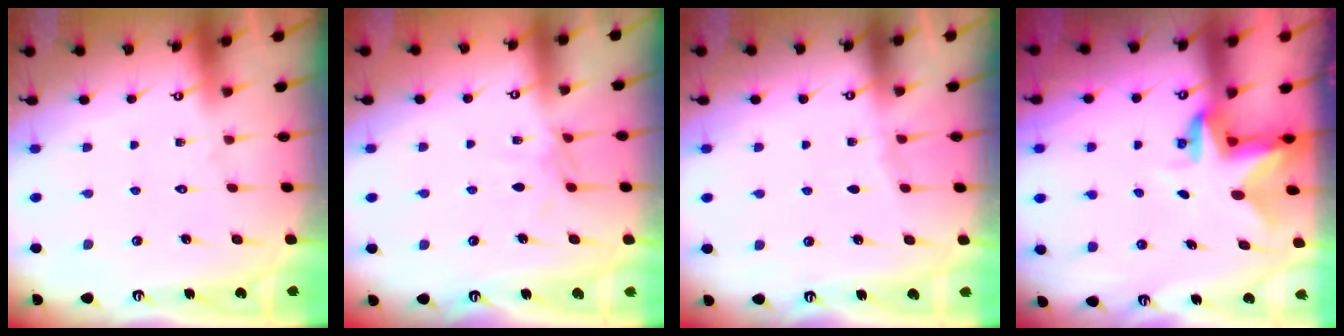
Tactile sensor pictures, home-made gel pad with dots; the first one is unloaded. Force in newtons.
{"total": 5.7, "press": 5.7, "slide": 0.6}
{"total": 2.0, "press": 2.0, "slide": 0.4}
{"total": 3.1, "press": 3.1, "slide": 0.4}